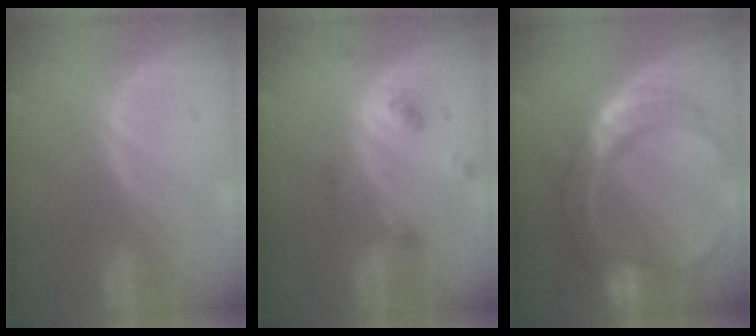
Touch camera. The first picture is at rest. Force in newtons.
{"total": 4.9, "press": 4.4, "slide": 2.3}
{"total": 10.8, "press": 10.7, "slide": 1.1}